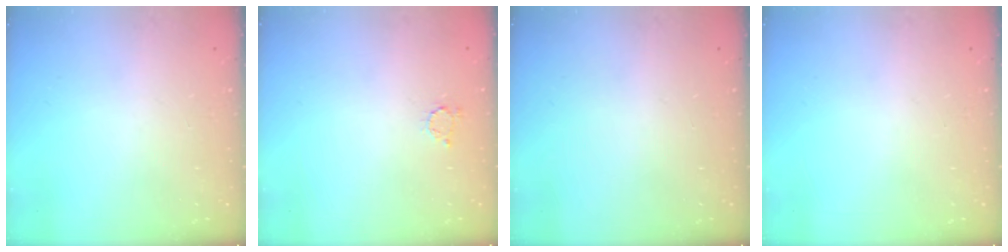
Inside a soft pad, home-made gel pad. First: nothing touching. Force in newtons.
{"total": 2.7, "press": 2.7, "slide": 0.4}
{"total": 0.0}
{"total": 0.0}